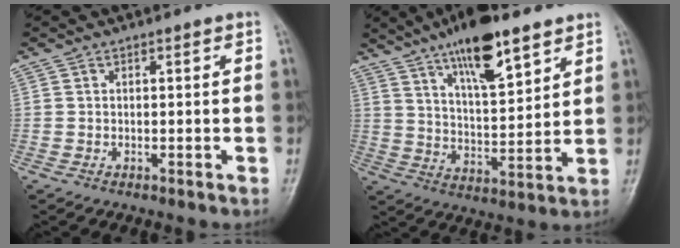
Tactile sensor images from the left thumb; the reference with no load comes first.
{"total": 14.8, "force": [9.6, 4.5, 10.4], "torque": [-0.150, -0.048, 0.164]}